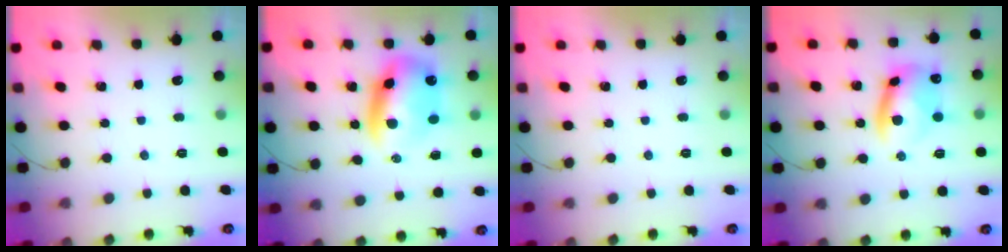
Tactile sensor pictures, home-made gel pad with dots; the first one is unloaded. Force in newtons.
{"total": 12.5, "press": 12.1, "slide": 3.1}
{"total": 0.0}
{"total": 10.0, "press": 9.9, "slide": 1.5}